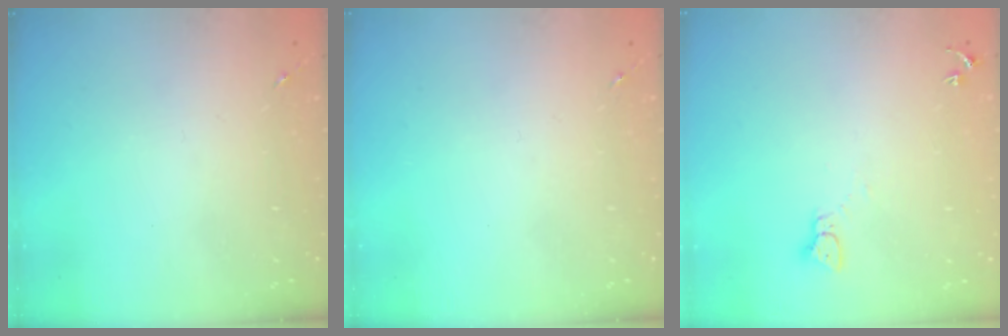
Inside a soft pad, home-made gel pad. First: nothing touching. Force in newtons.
{"total": 0.0}
{"total": 2.3, "press": 2.3, "slide": 0.2}